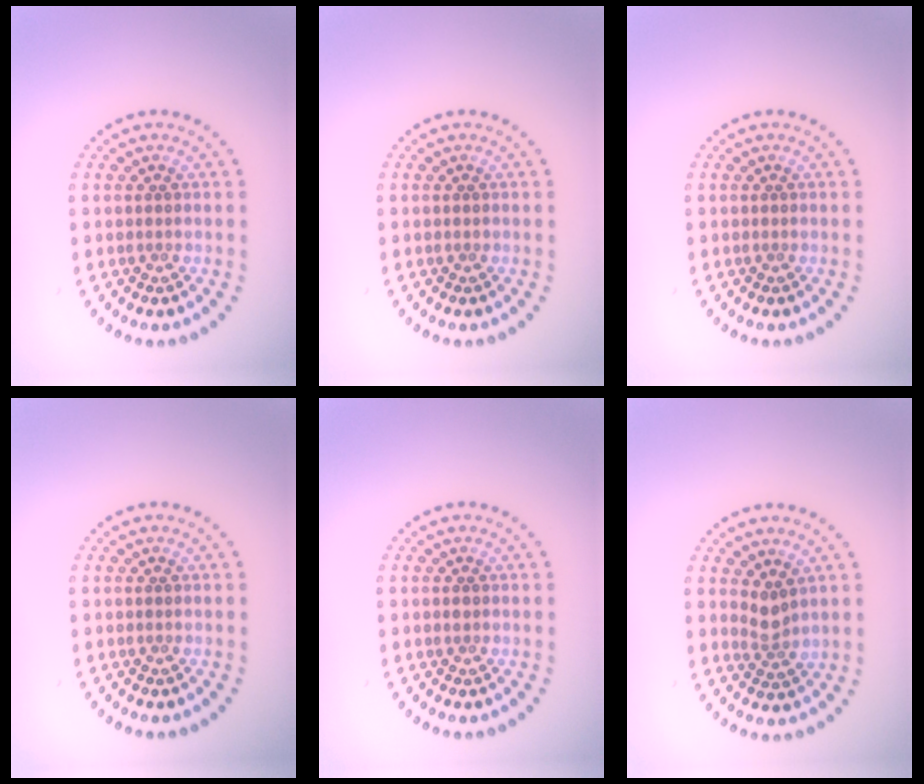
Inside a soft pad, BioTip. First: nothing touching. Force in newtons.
{"total": 0.0}
{"total": 0.0}
{"total": 0.0}
{"total": 0.6, "press": 0.6, "slide": 0.1}
{"total": 1.8, "press": 1.4, "slide": 1.2}